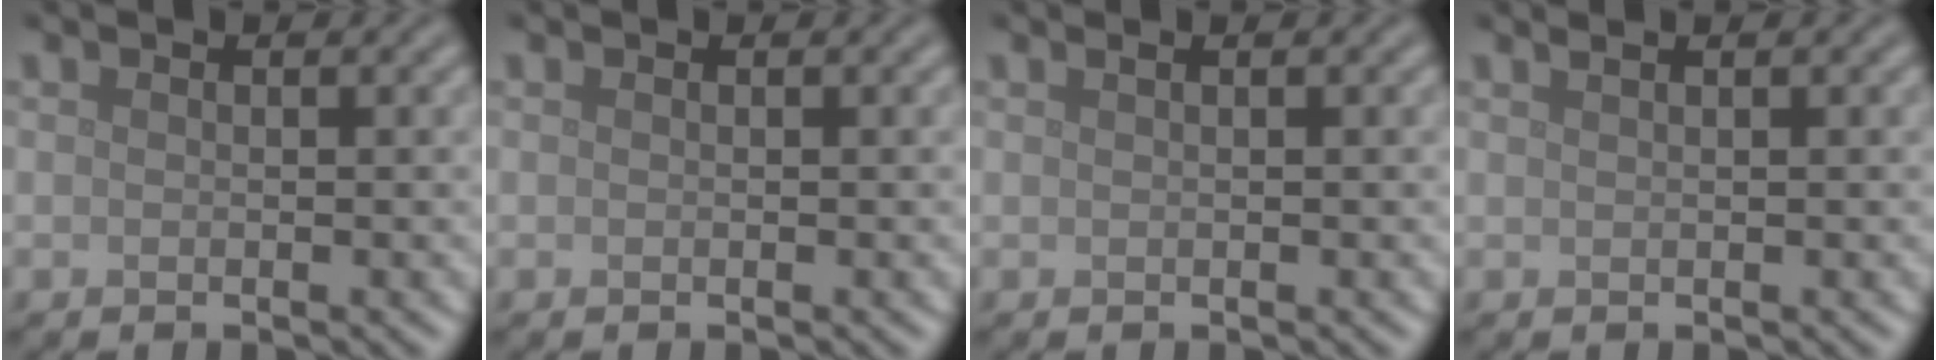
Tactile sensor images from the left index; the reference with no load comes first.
{"total": 0.0}
{"total": 0.9, "force": [0.5, 0.4, 0.6], "torque": [-0.006, -0.002, 0.003]}
{"total": 1.6, "force": [1.1, 0.7, 1.0], "torque": [-0.001, -0.001, 0.000]}